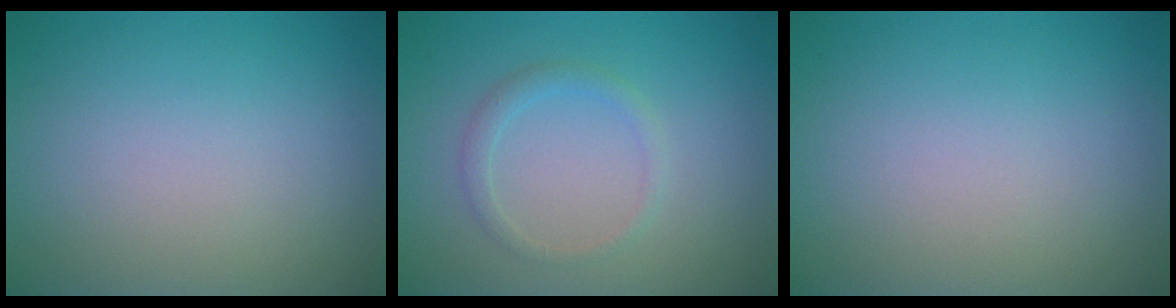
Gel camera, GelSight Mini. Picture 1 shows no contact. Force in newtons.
{"total": 1.4, "press": 1.4, "slide": 0.2}
{"total": 0.0}